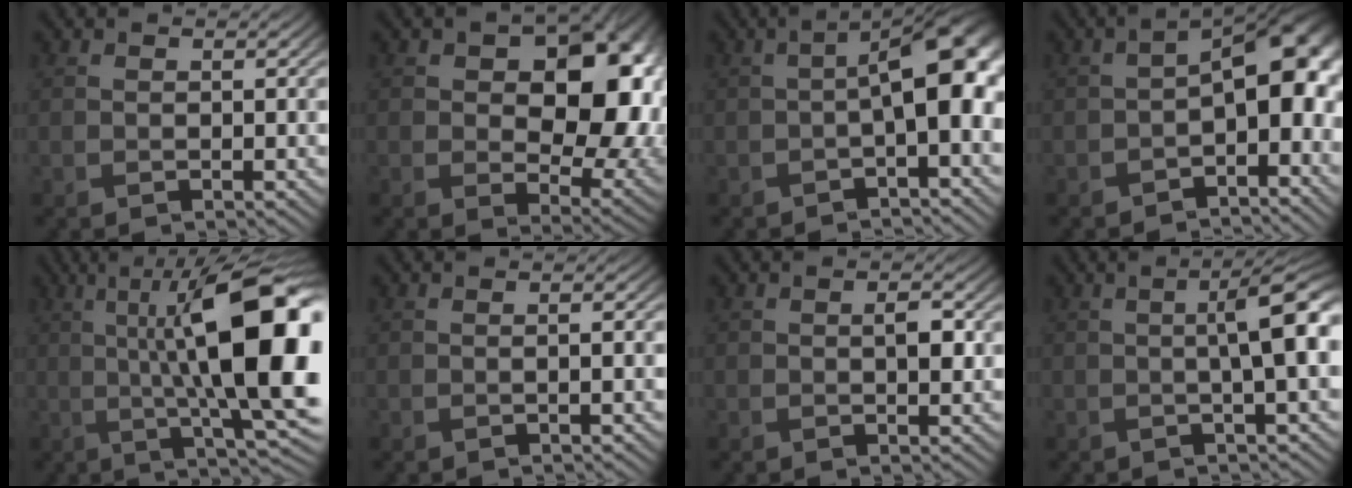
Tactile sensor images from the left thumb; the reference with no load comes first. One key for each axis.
{"total": 14.6, "fx": 2.2, "fy": 9.3, "fz": 11.1, "tx": -0.130, "ty": -0.023, "tz": 0.055}
{"total": 7.1, "fx": -0.2, "fy": 2.2, "fz": 6.8, "tx": -0.101, "ty": 0.002, "tz": 0.000}
{"total": 7.8, "fx": -1.5, "fy": 3.9, "fz": 6.6, "tx": -0.099, "ty": -0.004, "tz": -0.025}
{"total": 18.0, "fx": 1.2, "fy": 5.7, "fz": 17.0, "tx": -0.242, "ty": 0.012, "tz": 0.021}
{"total": 1.3, "fx": 0.0, "fy": 0.2, "fz": 1.3, "tx": -0.019, "ty": 0.004, "tz": -0.002}
{"total": 2.0, "fx": 0.3, "fy": 0.9, "fz": 1.8, "tx": -0.033, "ty": -0.001, "tz": 0.005}
{"total": 6.1, "fx": 0.6, "fy": 1.2, "fz": 6.0, "tx": -0.087, "ty": 0.011, "tz": 0.005}